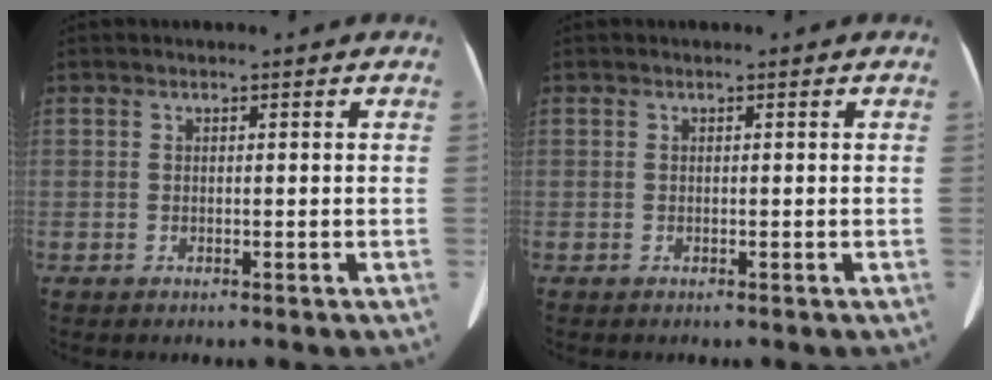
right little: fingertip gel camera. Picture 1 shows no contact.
{"total": 0.0}